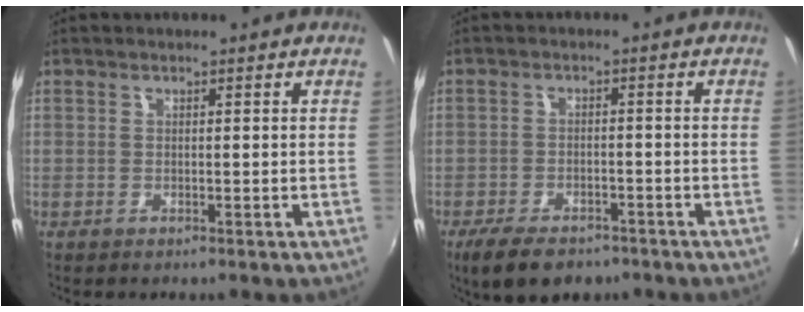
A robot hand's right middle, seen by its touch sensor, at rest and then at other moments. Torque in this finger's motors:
{"motor_torque": [0.70, -0.67, 0.02, 0.03]}